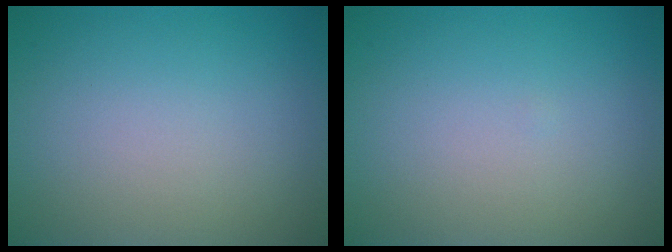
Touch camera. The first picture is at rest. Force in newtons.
{"total": 0.0}